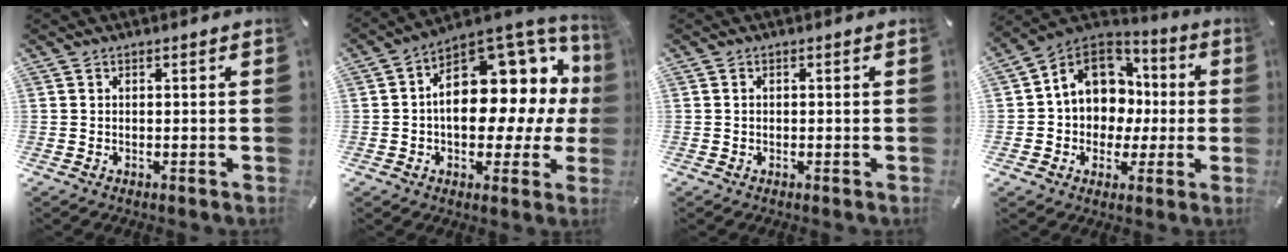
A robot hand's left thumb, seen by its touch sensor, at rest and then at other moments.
{"total": 18.7, "force": [4.0, 11.9, 13.8], "torque": [-0.157, -0.057, 0.068]}
{"total": 0.7, "force": [0.0, 0.5, 0.5], "torque": [-0.011, 0.002, -0.001]}
{"total": 13.3, "force": [1.3, 11.9, 5.7], "torque": [-0.116, 0.000, 0.032]}